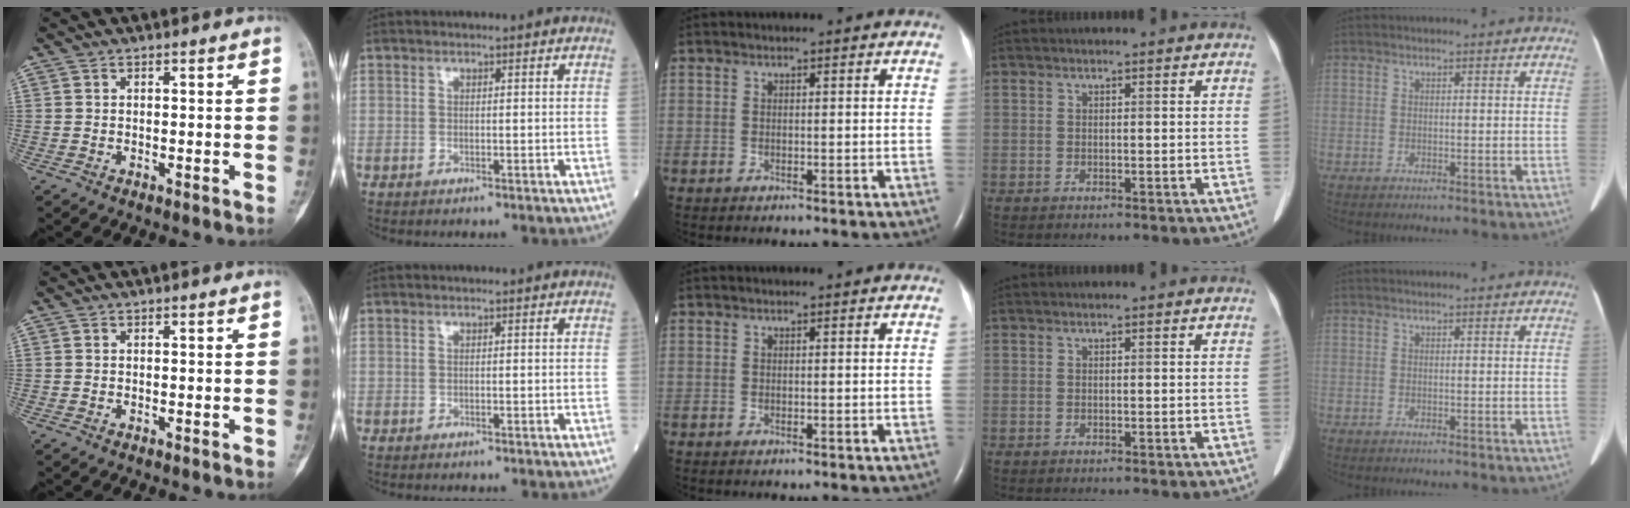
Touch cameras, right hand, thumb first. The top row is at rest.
{}